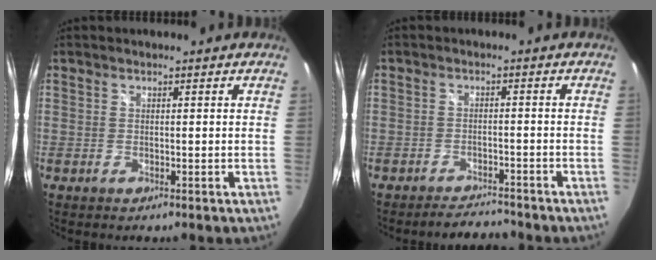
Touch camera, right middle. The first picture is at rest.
{"total": 4.2, "force": [-4.1, 0.5, 0.5], "torque": [-0.024, 0.006, -0.064]}